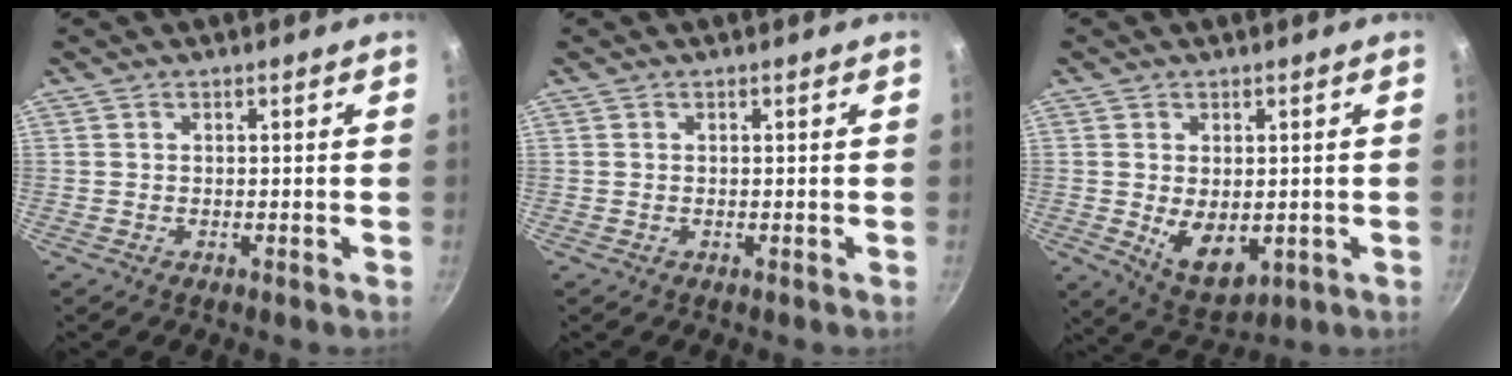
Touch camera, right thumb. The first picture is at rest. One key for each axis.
{"total": 0.0}
{"total": 8.2, "fx": -0.5, "fy": 5.1, "fz": 6.4, "tx": -0.087, "ty": -0.019, "tz": 0.012}